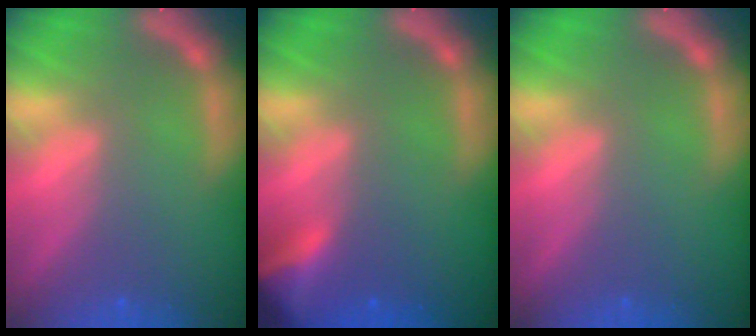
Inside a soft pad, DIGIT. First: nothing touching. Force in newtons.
{"total": 4.4}
{"total": 0.0}